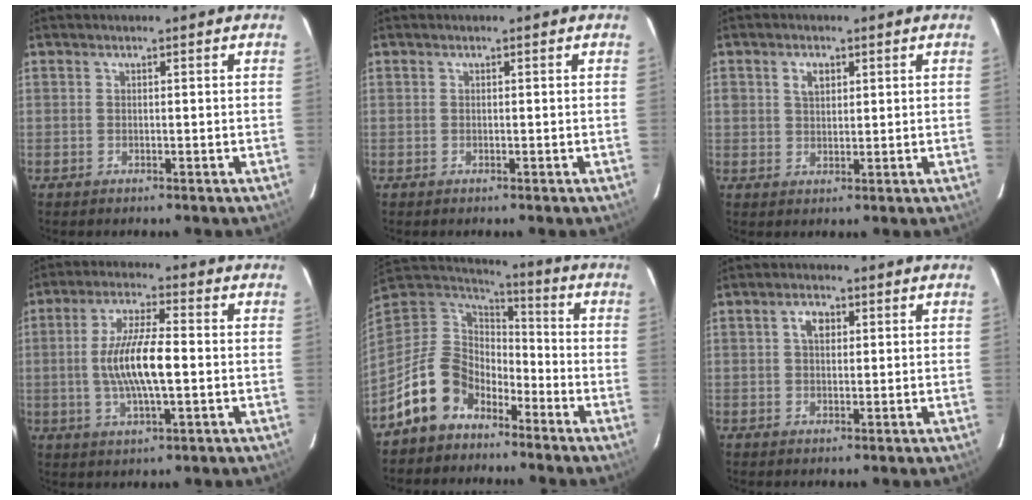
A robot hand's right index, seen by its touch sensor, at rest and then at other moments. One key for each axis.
{"total": 0.0}
{"total": 3.2, "fx": 1.2, "fy": 2.3, "fz": 1.8, "tx": -0.028, "ty": 0.008, "tz": 0.023}
{"total": 10.8, "fx": -0.8, "fy": 2.6, "fz": 10.5, "tx": -0.203, "ty": 0.000, "tz": -0.013}
{"total": 13.2, "fx": -8.4, "fy": 8.9, "fz": 5.0, "tx": -0.127, "ty": 0.024, "tz": -0.145}
{"total": 3.0, "fx": 0.9, "fy": 1.9, "fz": 2.1, "tx": -0.036, "ty": 0.009, "tz": 0.015}